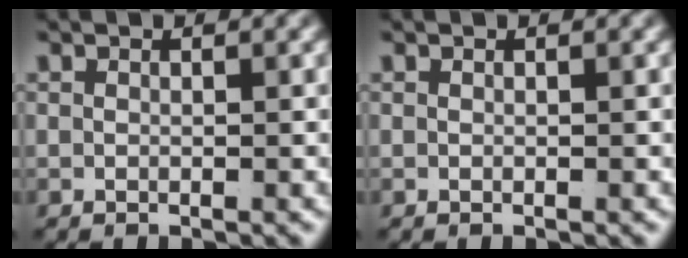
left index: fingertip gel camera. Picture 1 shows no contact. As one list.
[{"total": 0.0}]